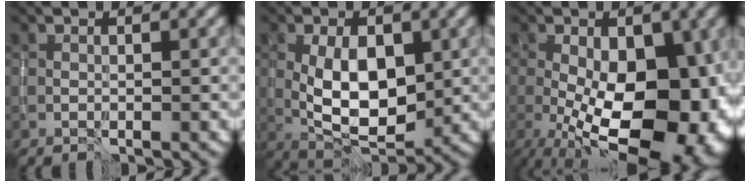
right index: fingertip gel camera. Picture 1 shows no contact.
{"total": 7.9, "force": [0.1, 4.3, 6.6], "torque": [-0.125, 0.000, 0.003]}
{"total": 15.1, "force": [-2.7, 8.1, 12.5], "torque": [-0.173, -0.020, -0.034]}